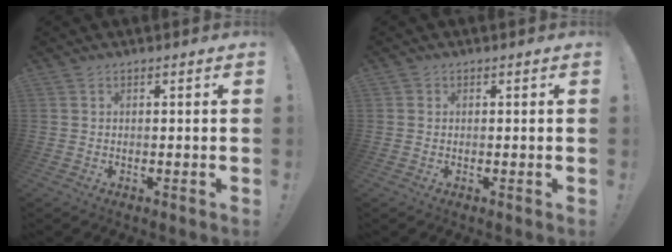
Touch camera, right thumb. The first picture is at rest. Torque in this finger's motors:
{"motor_torque": [-0.01, 0.18, -0.03, 0.03, 0.00]}